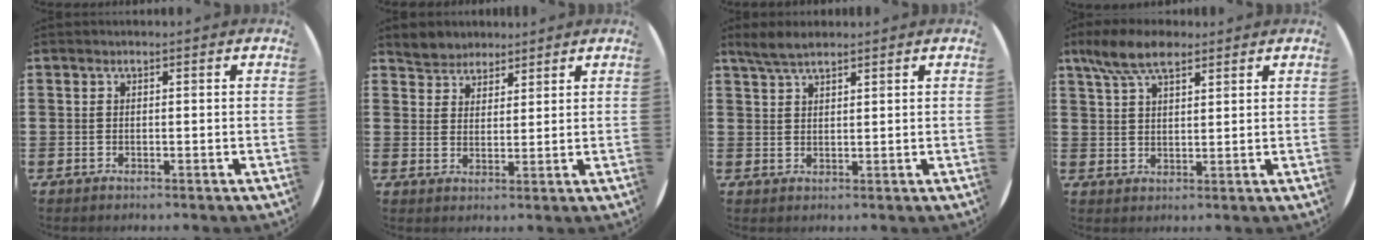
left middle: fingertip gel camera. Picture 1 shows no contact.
{"total": 3.6, "force": [3.3, 1.3, -0.7], "torque": [0.000, -0.002, 0.064]}
{"total": 3.4, "force": [2.8, 0.8, 1.7], "torque": [-0.039, 0.003, 0.053]}
{"total": 6.9, "force": [5.1, 2.8, 3.8], "torque": [-0.085, 0.000, 0.094]}